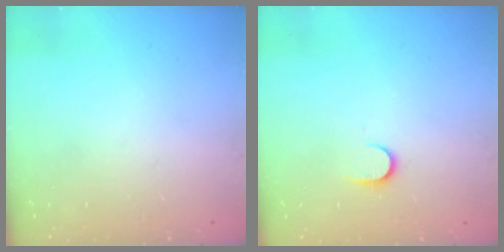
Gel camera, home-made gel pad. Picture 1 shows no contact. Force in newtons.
{"total": 6.4, "press": 6.4, "slide": 0.6}